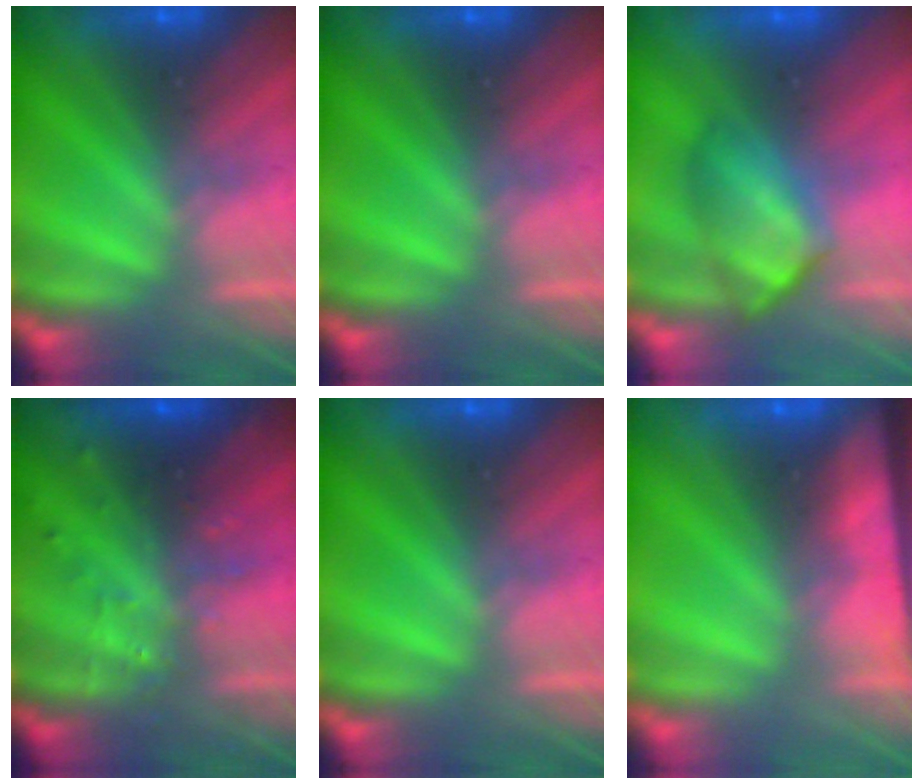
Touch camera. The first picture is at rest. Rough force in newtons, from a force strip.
{"total": 0.0}
{"total": 4.4}
{"total": 3.7}
{"total": 0.0}
{"total": 9.0}